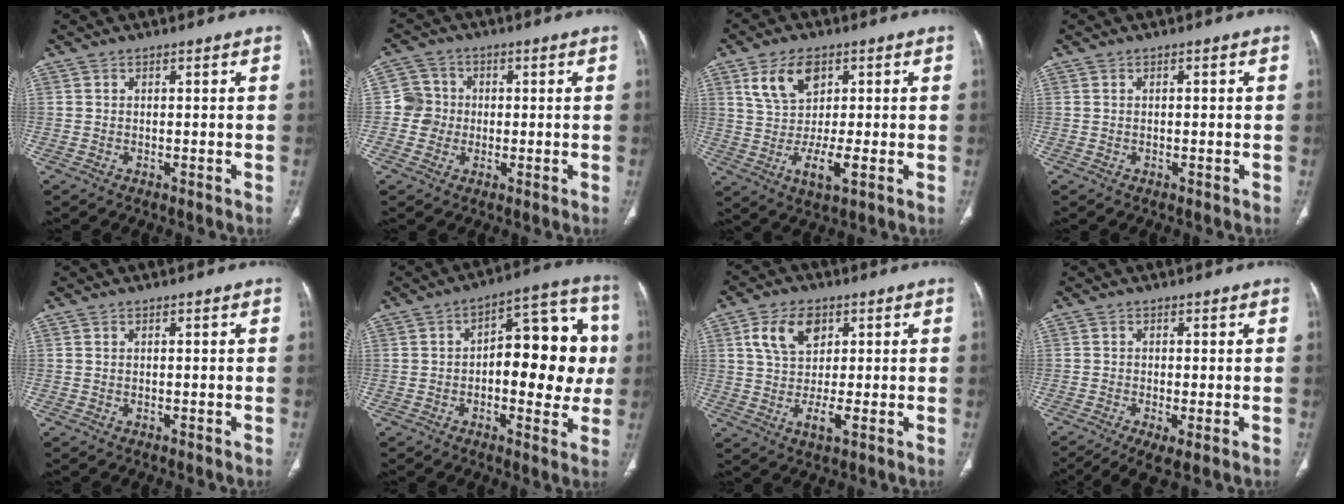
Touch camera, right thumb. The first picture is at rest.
{"total": 5.1, "force": [-0.4, 5.0, 0.6], "torque": [0.019, 0.012, -0.017]}
{"total": 10.5, "force": [2.2, 5.7, 8.5], "torque": [-0.150, -0.011, 0.044]}
{"total": 0.7, "force": [0.0, 0.3, 0.6], "torque": [-0.011, 0.000, 0.003]}
{"total": 0.0}
{"total": 18.0, "force": [0.3, 8.9, 15.7], "torque": [-0.161, 0.035, 0.000]}
{"total": 9.6, "force": [2.5, 5.9, 7.2], "torque": [-0.121, -0.008, 0.046]}
{"total": 6.2, "force": [-2.9, 1.8, 5.2], "torque": [-0.101, -0.012, -0.051]}